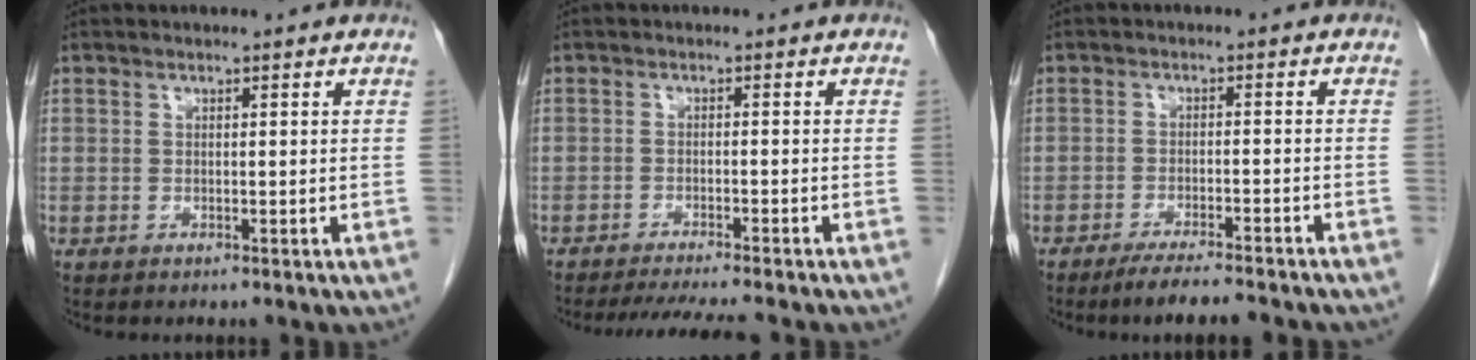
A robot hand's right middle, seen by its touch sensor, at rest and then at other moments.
{"total": 7.7, "force": [-6.9, -0.3, 3.4], "torque": [-0.041, -0.016, -0.105]}
{"total": 7.7, "force": [-6.7, 0.3, 3.8], "torque": [-0.053, -0.016, -0.103]}